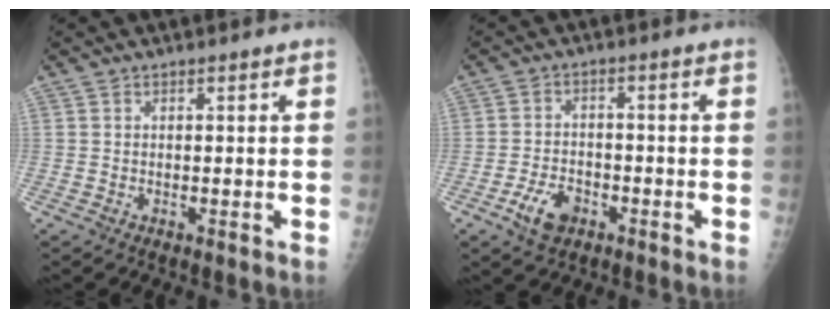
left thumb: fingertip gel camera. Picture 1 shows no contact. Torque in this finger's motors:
{"motor_torque": [-0.41, 0.67, 0.46, 0.19, 0.08]}